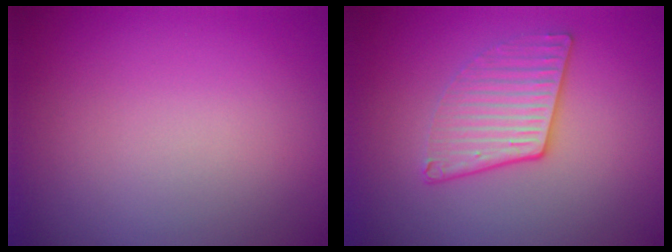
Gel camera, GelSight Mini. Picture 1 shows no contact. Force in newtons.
{"total": 3.2, "press": 2.8, "slide": 1.6}